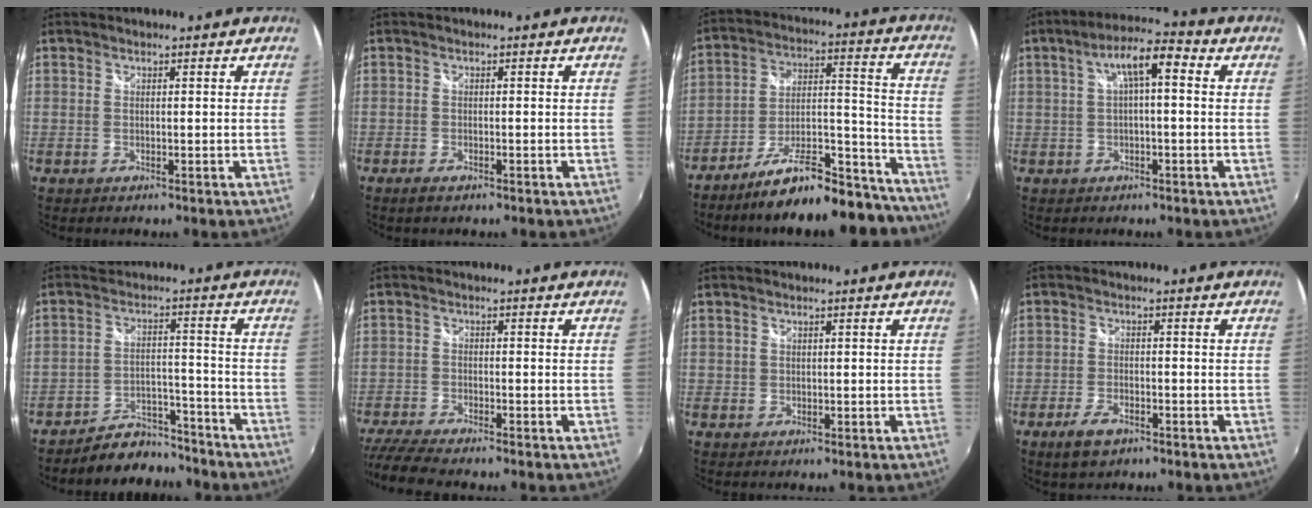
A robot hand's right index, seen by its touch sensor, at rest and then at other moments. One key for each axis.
{"total": 2.0, "fx": -1.5, "fy": 0.7, "fz": 1.1, "tx": -0.026, "ty": -0.007, "tz": -0.028}
{"total": 23.5, "fx": -19.8, "fy": 6.3, "fz": 10.9, "tx": -0.156, "ty": 0.029, "tz": -0.275}
{"total": 7.3, "fx": 1.1, "fy": 2.1, "fz": 6.9, "tx": -0.125, "ty": 0.023, "tz": 0.022}
{"total": 9.7, "fx": -9.1, "fy": 3.5, "fz": 0.6, "tx": -0.021, "ty": 0.021, "tz": -0.130}
{"total": 8.9, "fx": -7.9, "fy": 1.2, "fz": 3.9, "tx": -0.113, "ty": -0.031, "tz": -0.142}
{"total": 0.7, "fx": 0.0, "fy": 0.7, "fz": 0.1, "tx": 0.001, "ty": -0.002, "tz": -0.002}
{"total": 5.1, "fx": -3.3, "fy": 2.4, "fz": 3.0, "tx": -0.077, "ty": -0.006, "tz": -0.058}